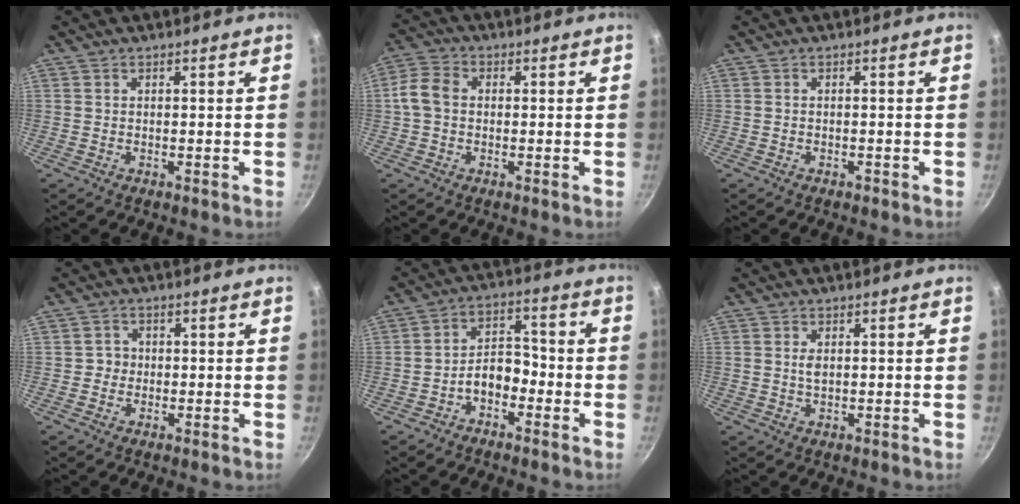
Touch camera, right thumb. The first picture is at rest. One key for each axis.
{"total": 5.8, "fx": 0.1, "fy": 4.4, "fz": 3.8, "tx": -0.078, "ty": 0.018, "tz": -0.005}
{"total": 0.5, "fx": -0.4, "fy": 0.3, "fz": 0.2, "tx": -0.006, "ty": 0.001, "tz": -0.008}
{"total": 2.1, "fx": -0.3, "fy": 2.0, "fz": 0.6, "tx": 0.006, "ty": 0.009, "tz": -0.010}
{"total": 7.0, "fx": -2.9, "fy": 4.5, "fz": 4.5, "tx": -0.057, "ty": 0.041, "tz": -0.060}
{"total": 1.6, "fx": 0.3, "fy": 0.8, "fz": 1.3, "tx": -0.026, "ty": -0.005, "tz": 0.008}